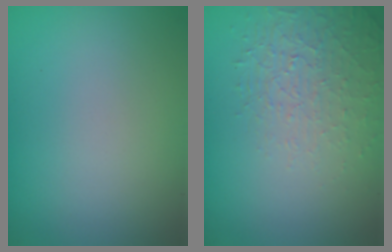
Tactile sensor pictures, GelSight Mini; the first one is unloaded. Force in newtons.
{"total": 1.9, "press": 1.4, "slide": 1.3}